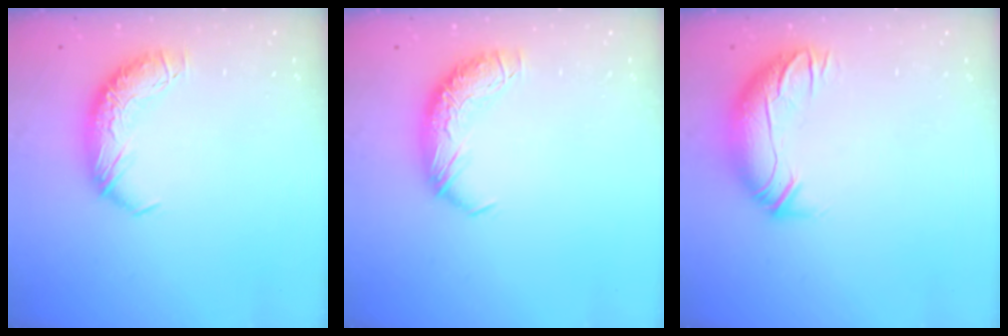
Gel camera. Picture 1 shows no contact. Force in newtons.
{"total": 0.0}
{"total": 3.2, "press": 1.6, "slide": 2.8}